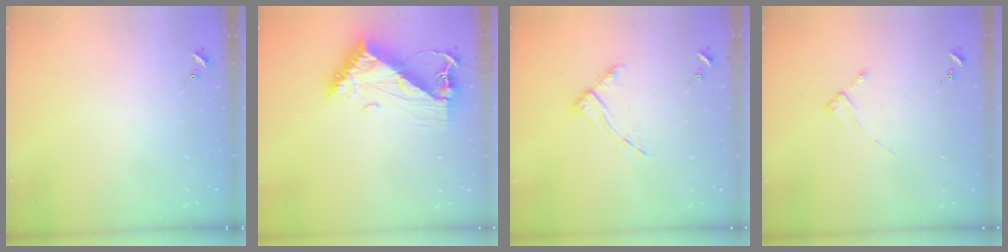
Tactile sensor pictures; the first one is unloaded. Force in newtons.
{"total": 10.2, "press": 10.2, "slide": 1.0}
{"total": 8.7, "press": 8.6, "slide": 0.9}
{"total": 1.9, "press": 1.8, "slide": 0.3}